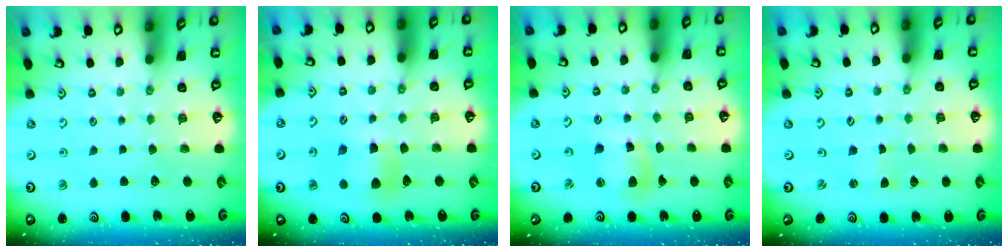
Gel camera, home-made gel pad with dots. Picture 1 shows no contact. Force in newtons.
{"total": 6.1, "press": 6.1, "slide": 0.4}
{"total": 9.2, "press": 9.1, "slide": 1.3}
{"total": 1.0, "press": 1.0, "slide": 0.2}